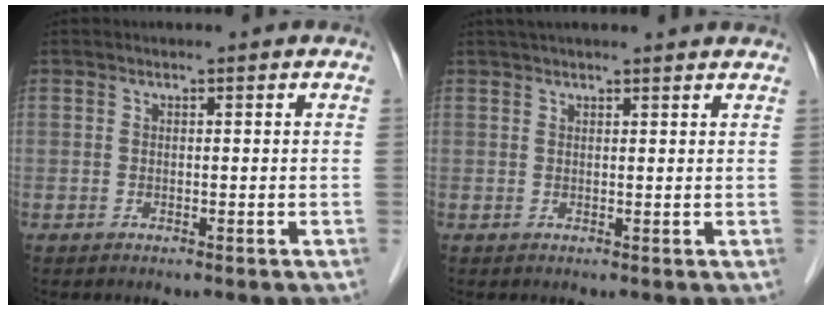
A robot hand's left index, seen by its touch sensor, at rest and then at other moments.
{"total": 9.5, "force": [8.6, 0.9, 3.9], "torque": [-0.053, 0.032, 0.103]}